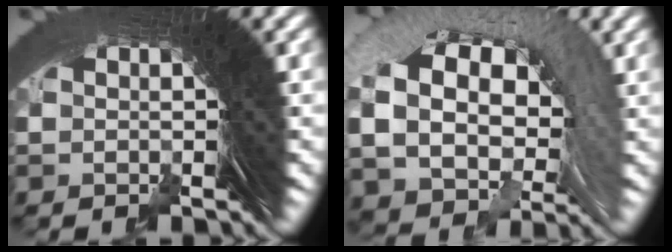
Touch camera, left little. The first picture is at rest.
{"total": 10.3, "force": [1.5, 7.0, 7.5], "torque": [-0.140, -0.015, 0.030]}